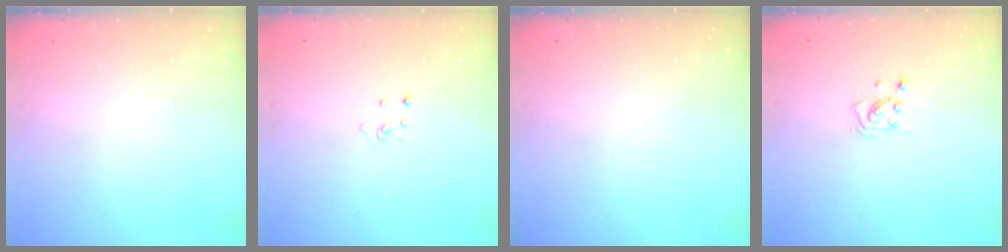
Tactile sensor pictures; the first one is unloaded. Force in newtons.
{"total": 3.0, "press": 2.9, "slide": 0.3}
{"total": 0.0}
{"total": 4.6, "press": 4.4, "slide": 1.4}